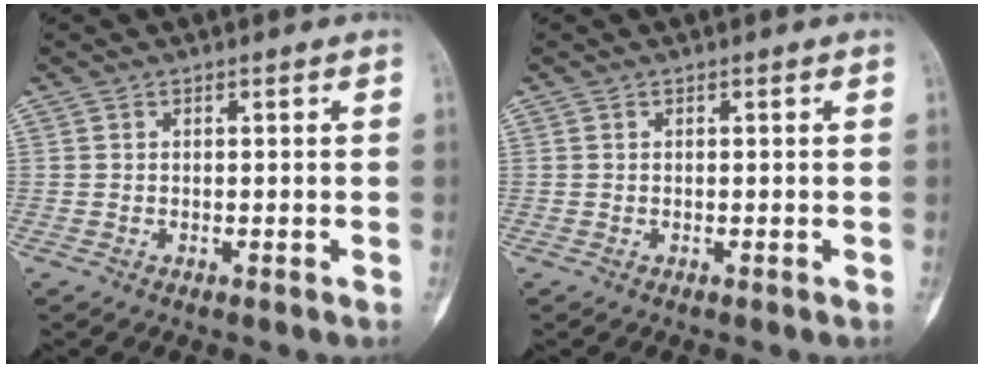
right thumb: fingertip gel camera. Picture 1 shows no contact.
{"total": 0.0}